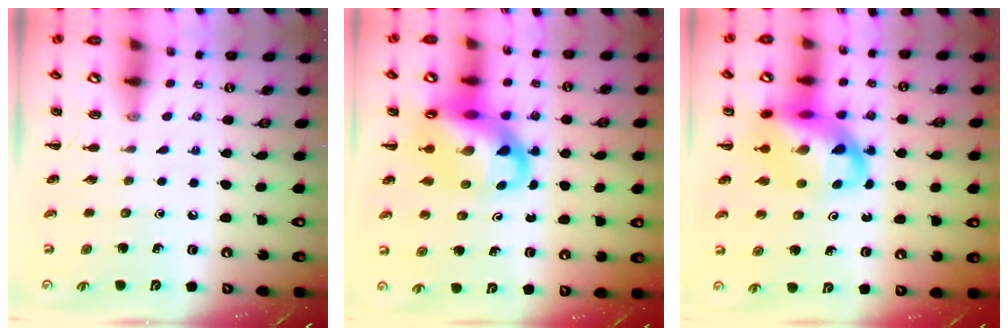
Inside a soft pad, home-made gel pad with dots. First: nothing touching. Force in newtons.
{"total": 15.6, "press": 15.0, "slide": 4.0}
{"total": 15.9, "press": 15.4, "slide": 3.9}